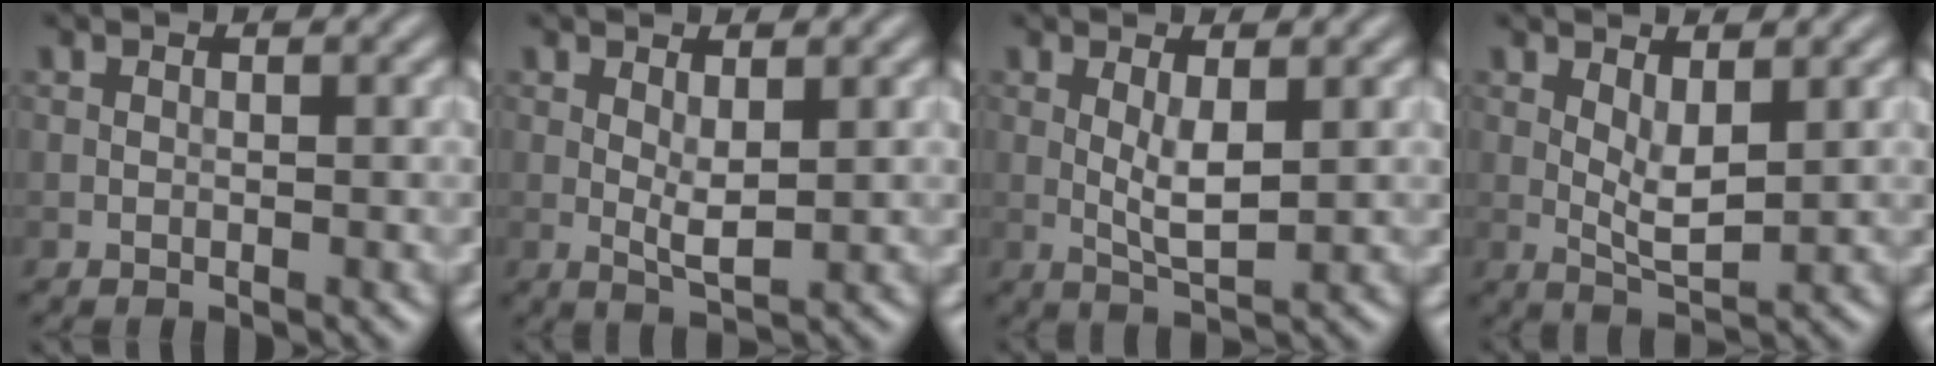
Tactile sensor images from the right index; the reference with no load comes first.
{"total": 2.1, "force": [0.7, 0.6, 1.8], "torque": [-0.038, -0.005, 0.015]}
{"total": 2.8, "force": [0.6, 0.7, 2.7], "torque": [-0.057, -0.006, 0.014]}
{"total": 2.8, "force": [1.0, 0.9, 2.4], "torque": [-0.049, -0.010, 0.022]}